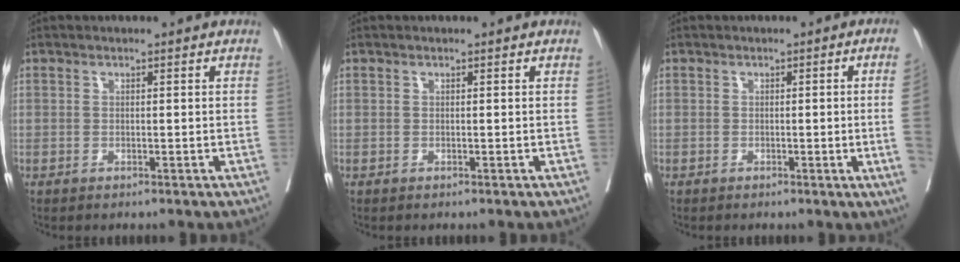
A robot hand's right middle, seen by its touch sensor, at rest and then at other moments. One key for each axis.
{"total": 0.0}
{"total": 7.0, "fx": -0.9, "fy": -2.3, "fz": 6.6, "tx": -0.077, "ty": -0.017, "tz": -0.009}